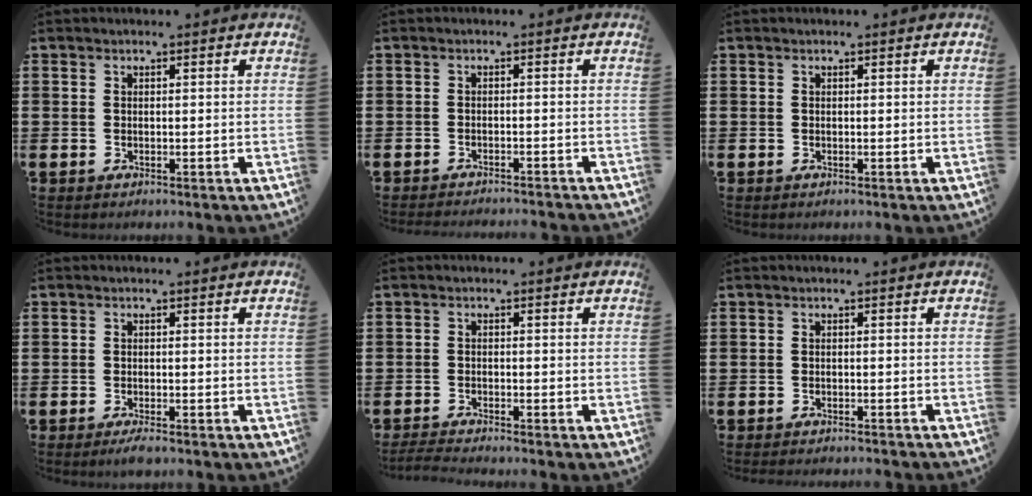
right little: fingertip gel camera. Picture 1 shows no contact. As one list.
[{"total": 0.8, "force": [-0.8, -0.1, 0.0], "torque": [-0.002, 0.002, -0.016]}, {"total": 0.0}, {"total": 1.3, "force": [-0.9, 0.1, 0.9], "torque": [-0.016, 0.000, -0.018]}, {"total": 1.6, "force": [-1.4, -0.1, 0.7], "torque": [-0.010, 0.002, -0.028]}, {"total": 0.5, "force": [-0.5, 0.0, 0.0], "torque": [-0.002, 0.000, -0.010]}]